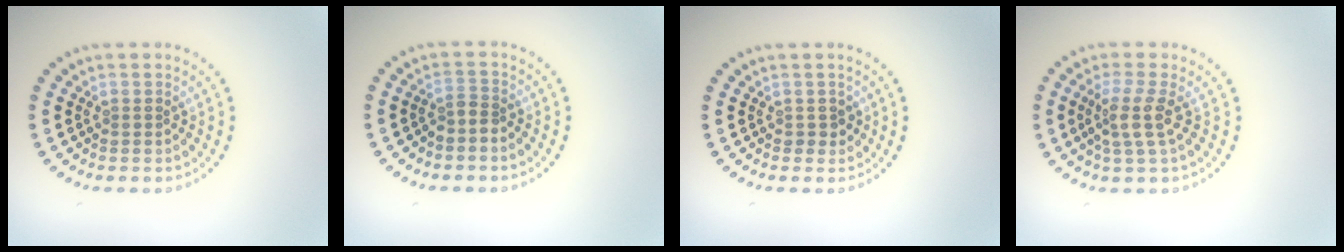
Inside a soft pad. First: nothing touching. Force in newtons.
{"total": 1.6, "press": 1.2, "slide": 1.0}
{"total": 1.0, "press": 1.0, "slide": 0.4}
{"total": 3.0, "press": 2.4, "slide": 1.8}